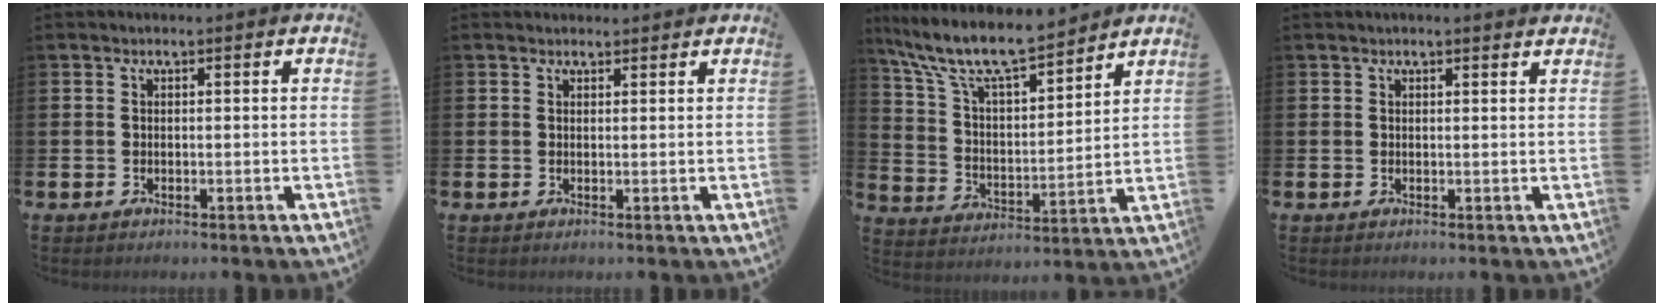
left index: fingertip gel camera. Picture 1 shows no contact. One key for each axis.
{"total": 0.6, "fx": 0.5, "fy": 0.2, "fz": 0.1, "tx": 0.008, "ty": -0.004, "tz": 0.008}
{"total": 10.7, "fx": 9.5, "fy": 2.2, "fz": 4.3, "tx": -0.127, "ty": -0.056, "tz": 0.169}
{"total": 0.9, "fx": 0.9, "fy": 0.0, "fz": 0.3, "tx": 0.002, "ty": -0.003, "tz": 0.015}